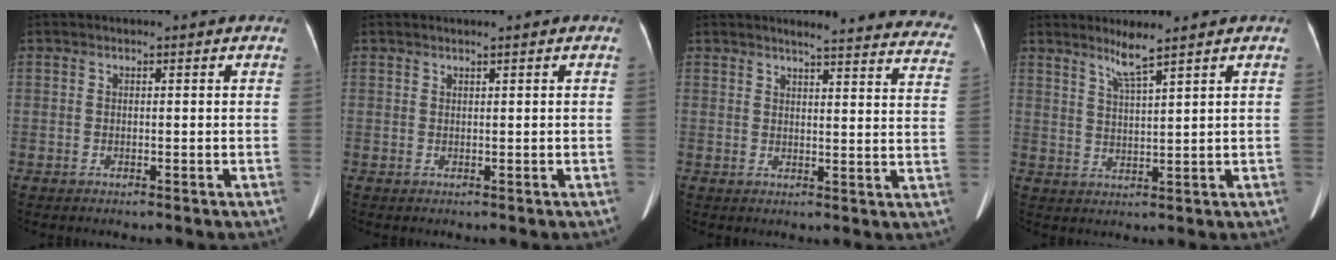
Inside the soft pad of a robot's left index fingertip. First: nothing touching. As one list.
[{"total": 0.0}, {"total": 20.6, "force": [19.7, 1.9, 5.6], "torque": [-0.051, -0.088, 0.200]}, {"total": 3.6, "force": [2.8, -0.8, 2.1], "torque": [-0.045, -0.010, 0.057]}]